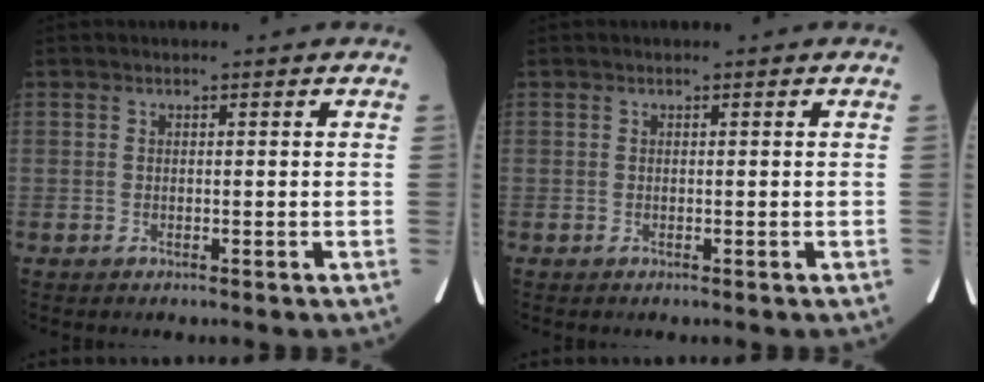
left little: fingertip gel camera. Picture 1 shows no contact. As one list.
[{"total": 0.0}]